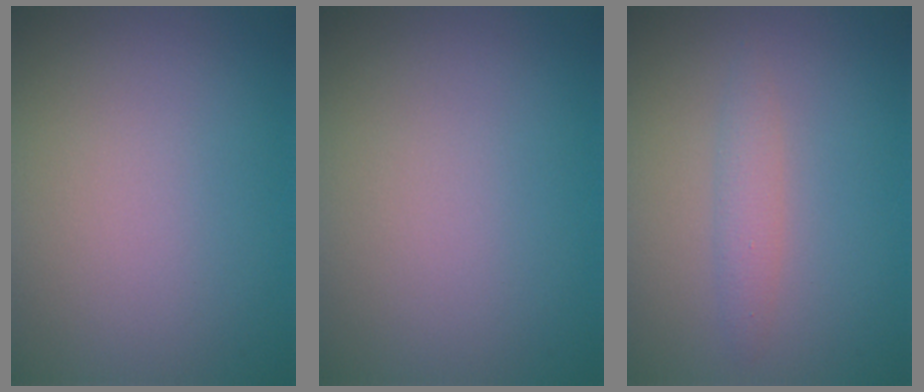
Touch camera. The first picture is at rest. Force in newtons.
{"total": 0.0}
{"total": 1.6, "press": 1.6, "slide": 0.0}